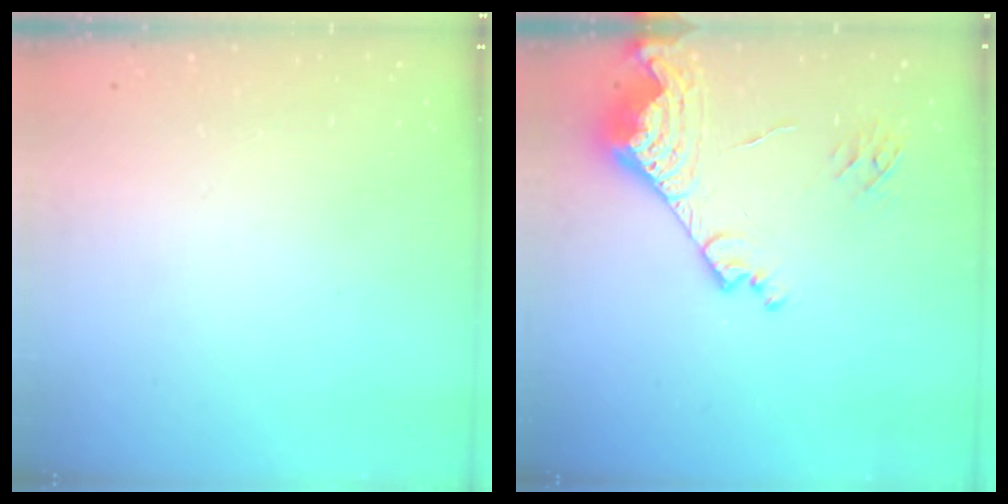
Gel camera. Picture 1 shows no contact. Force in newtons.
{"total": 16.4, "press": 16.3, "slide": 2.0}